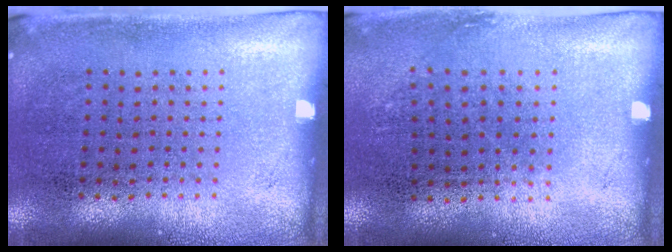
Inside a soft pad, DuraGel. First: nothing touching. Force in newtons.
{"total": 0.8, "press": 0.7, "slide": 0.5}